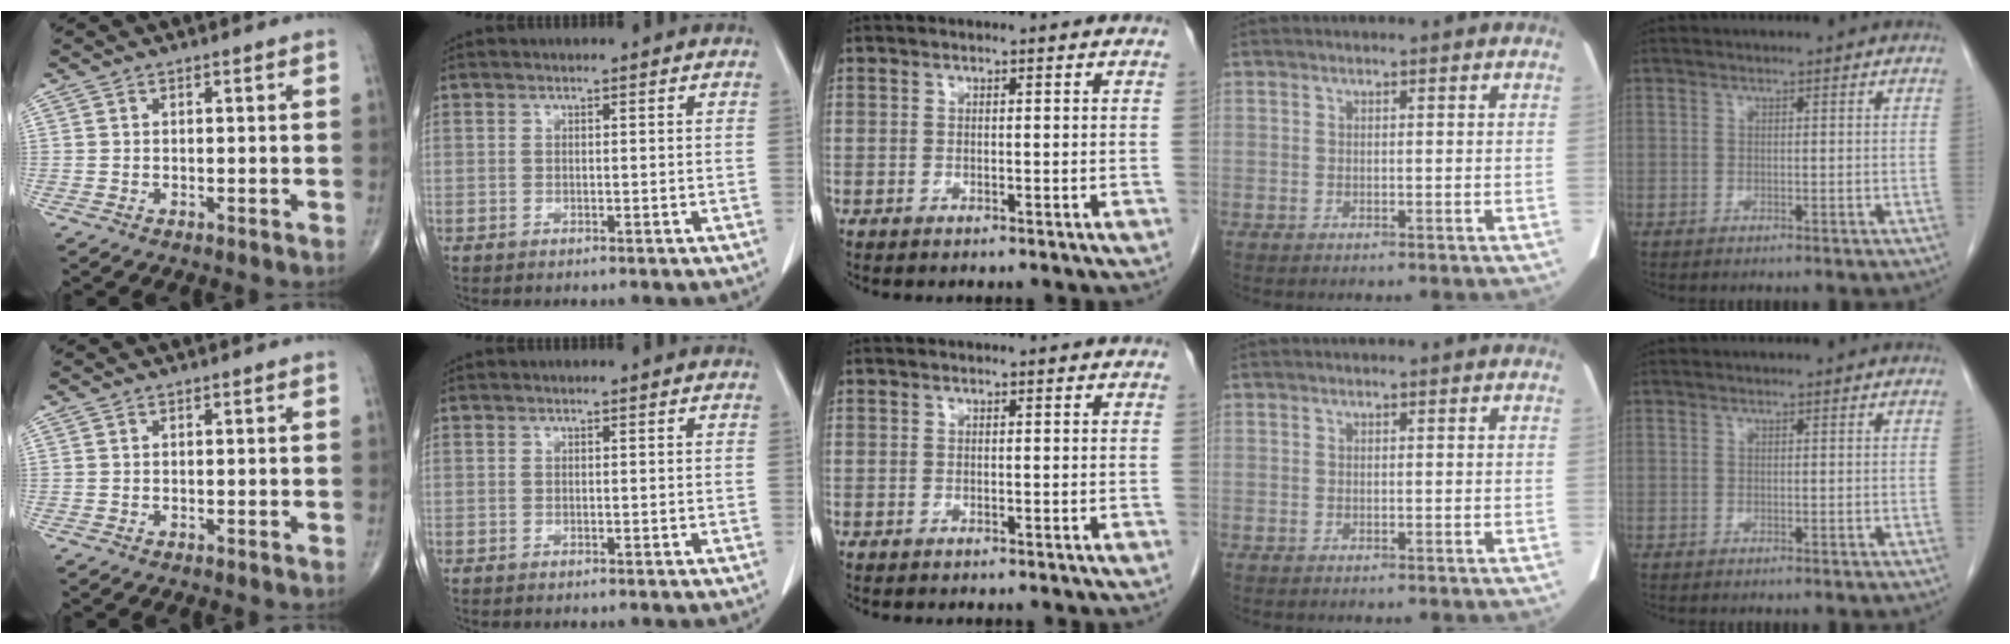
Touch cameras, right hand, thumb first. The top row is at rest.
{}